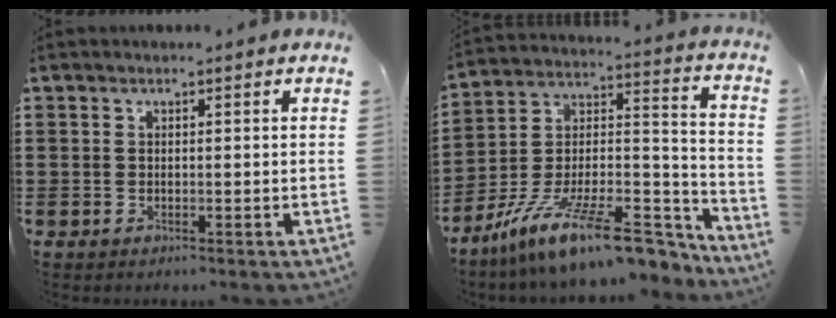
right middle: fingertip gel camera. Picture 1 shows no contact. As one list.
[{"total": 15.1, "force": [-11.3, 3.1, 9.5], "torque": [-0.167, 0.029, -0.199]}]